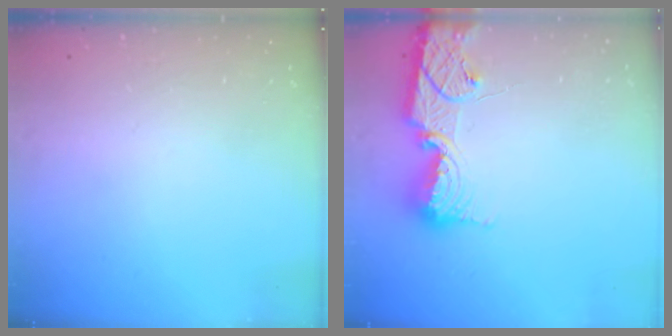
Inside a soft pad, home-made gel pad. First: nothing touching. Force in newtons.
{"total": 14.0, "press": 14.0, "slide": 1.1}